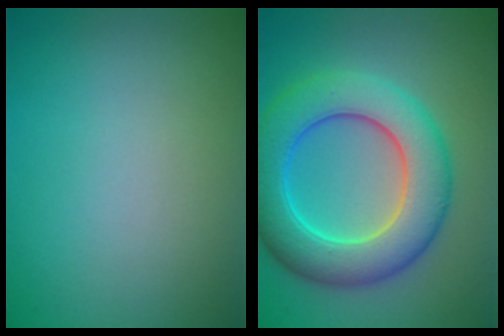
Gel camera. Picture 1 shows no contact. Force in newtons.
{"total": 8.8, "press": 8.8, "slide": 0.1}